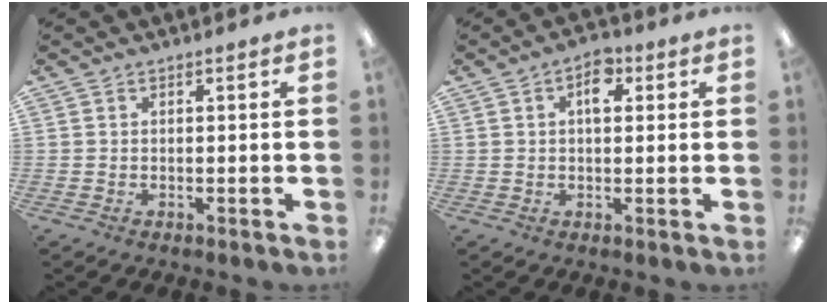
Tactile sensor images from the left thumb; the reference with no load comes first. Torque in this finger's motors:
{"motor_torque": [-0.13, 0.26, -0.42, 0.24, 0.05]}